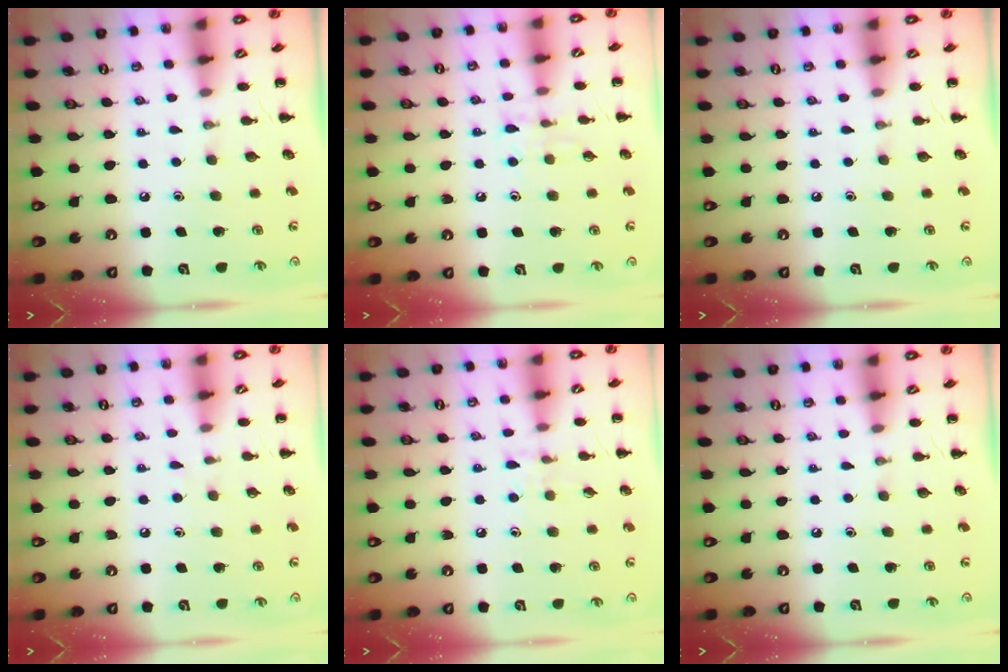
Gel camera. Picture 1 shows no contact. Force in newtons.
{"total": 6.2, "press": 6.1, "slide": 0.8}
{"total": 0.0}
{"total": 2.9, "press": 2.8, "slide": 1.0}
{"total": 6.8, "press": 6.6, "slide": 1.8}
{"total": 0.0}